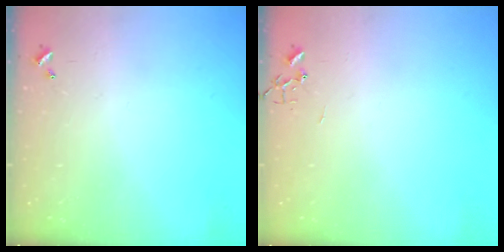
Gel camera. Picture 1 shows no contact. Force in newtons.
{"total": 0.0}